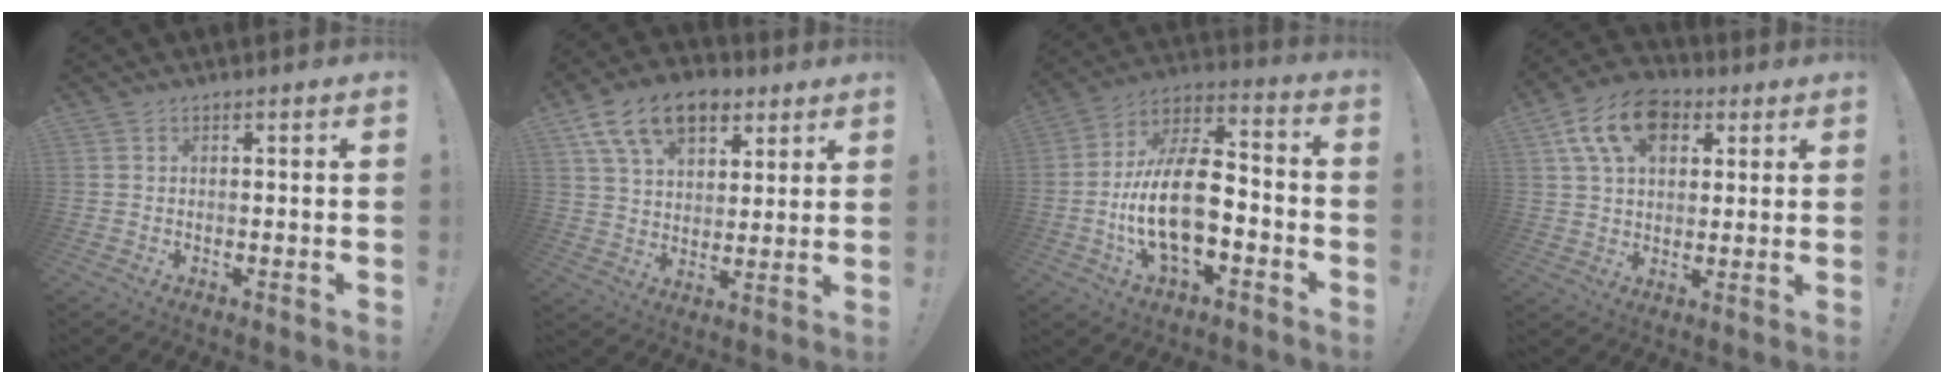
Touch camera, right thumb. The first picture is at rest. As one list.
[{"total": 16.1, "force": [8.5, 10.1, 9.3], "torque": [-0.158, -0.030, 0.159]}, {"total": 19.3, "force": [-4.8, 10.0, 15.8], "torque": [-0.308, 0.025, -0.081]}, {"total": 14.6, "force": [6.0, 10.1, 8.7], "torque": [-0.147, -0.009, 0.118]}]